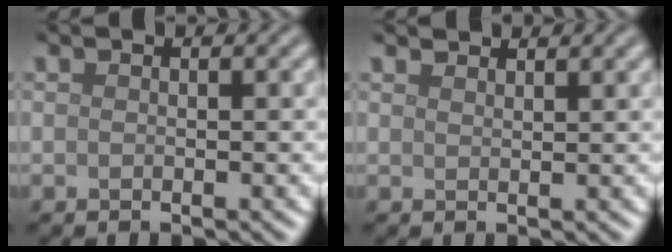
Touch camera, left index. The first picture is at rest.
{"total": 2.0, "force": [1.9, 0.2, 0.4], "torque": [-0.006, 0.002, 0.026]}